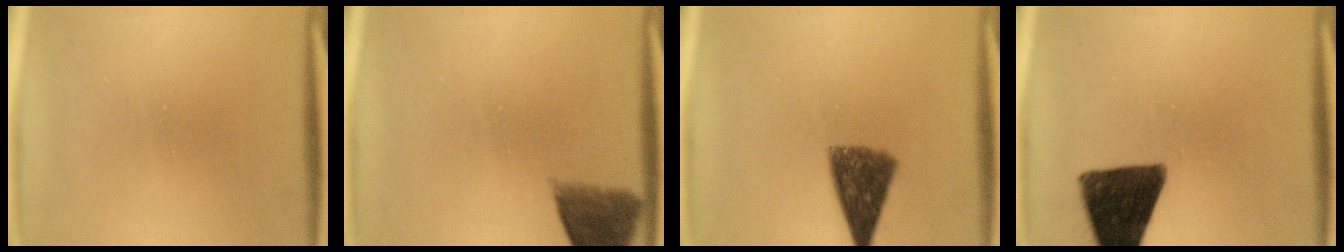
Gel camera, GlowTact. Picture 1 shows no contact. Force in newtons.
{"total": 5.5}
{"total": 8.2}
{"total": 14.9}